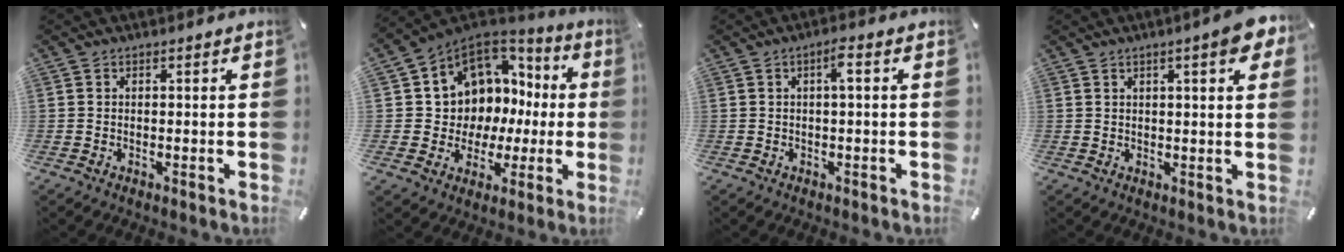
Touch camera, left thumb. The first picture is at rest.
{"total": 9.6, "force": [3.5, 8.7, 2.2], "torque": [-0.059, -0.048, 0.075]}
{"total": 2.9, "force": [0.2, 0.5, 2.9], "torque": [-0.058, 0.007, 0.000]}
{"total": 6.6, "force": [3.1, 1.3, 5.7], "torque": [-0.087, -0.006, 0.049]}